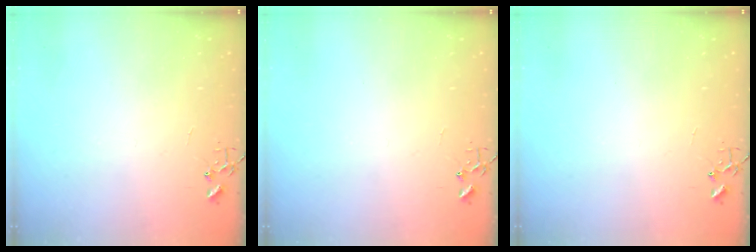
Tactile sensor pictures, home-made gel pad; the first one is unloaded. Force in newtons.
{"total": 0.0}
{"total": 0.0}